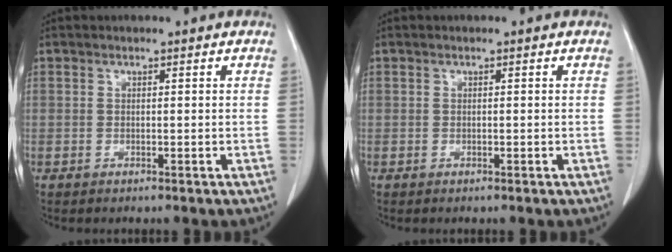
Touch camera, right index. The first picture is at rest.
{"total": 0.0}